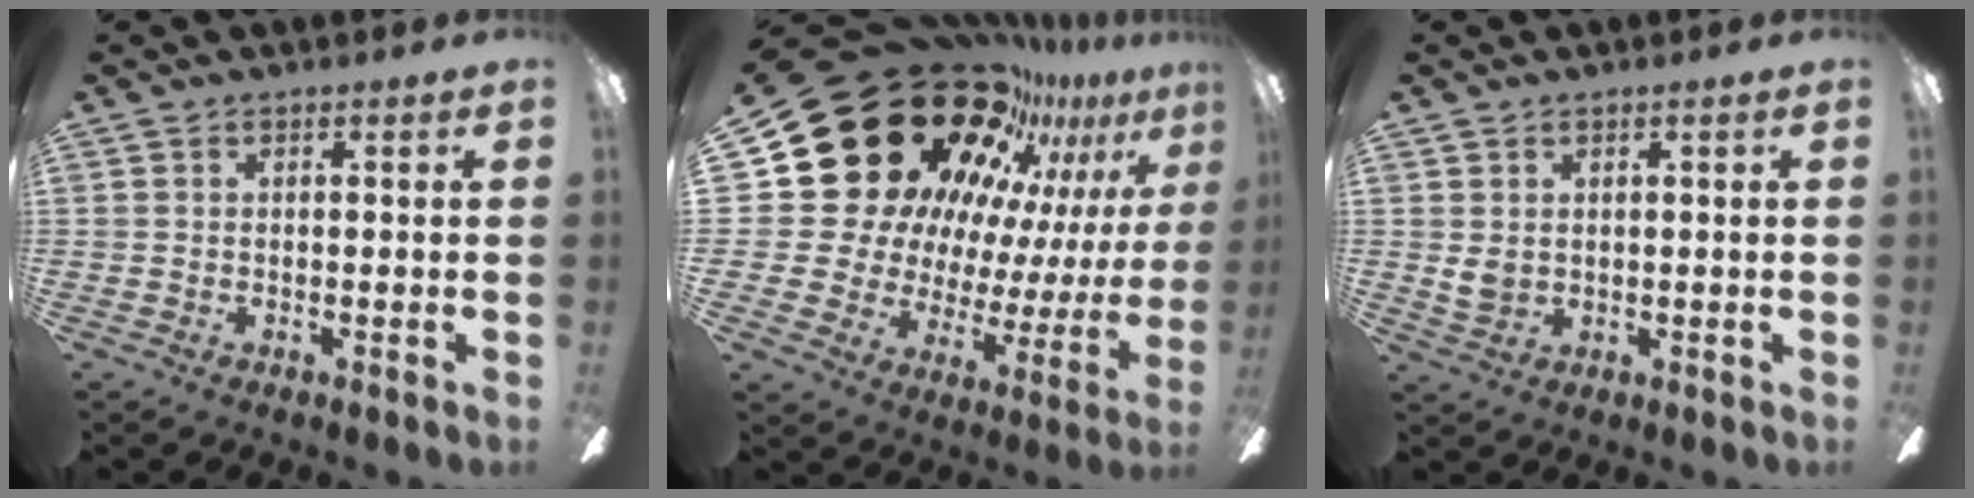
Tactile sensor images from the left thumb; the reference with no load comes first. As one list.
[{"total": 30.8, "force": [20.1, 17.9, 15.1], "torque": [-0.211, -0.181, 0.406]}, {"total": 2.8, "force": [1.0, 2.1, 1.6], "torque": [-0.024, 0.000, 0.018]}]